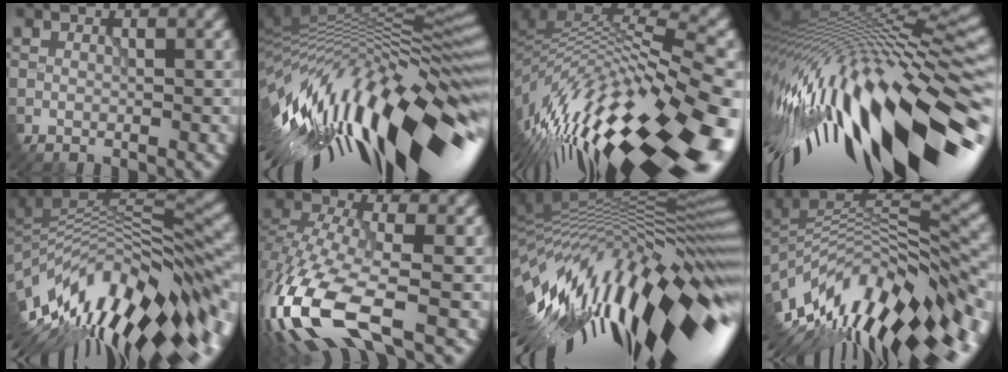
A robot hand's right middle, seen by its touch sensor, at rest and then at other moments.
{"total": 16.3, "force": [-4.8, 5.1, 14.7], "torque": [-0.234, 0.007, -0.081]}
{"total": 14.9, "force": [-5.7, 5.5, 12.6], "torque": [-0.232, 0.009, -0.088]}
{"total": 16.7, "force": [-3.4, 5.8, 15.3], "torque": [-0.272, -0.005, -0.057]}
{"total": 13.7, "force": [-4.4, 5.5, 11.8], "torque": [-0.220, 0.016, -0.066]}
{"total": 12.5, "force": [-6.5, 4.8, 9.5], "torque": [-0.245, -0.026, -0.122]}
{"total": 16.5, "force": [-4.0, 5.3, 15.1], "torque": [-0.241, 0.006, -0.071]}
{"total": 14.1, "force": [-5.9, 6.0, 11.3], "torque": [-0.224, 0.012, -0.093]}